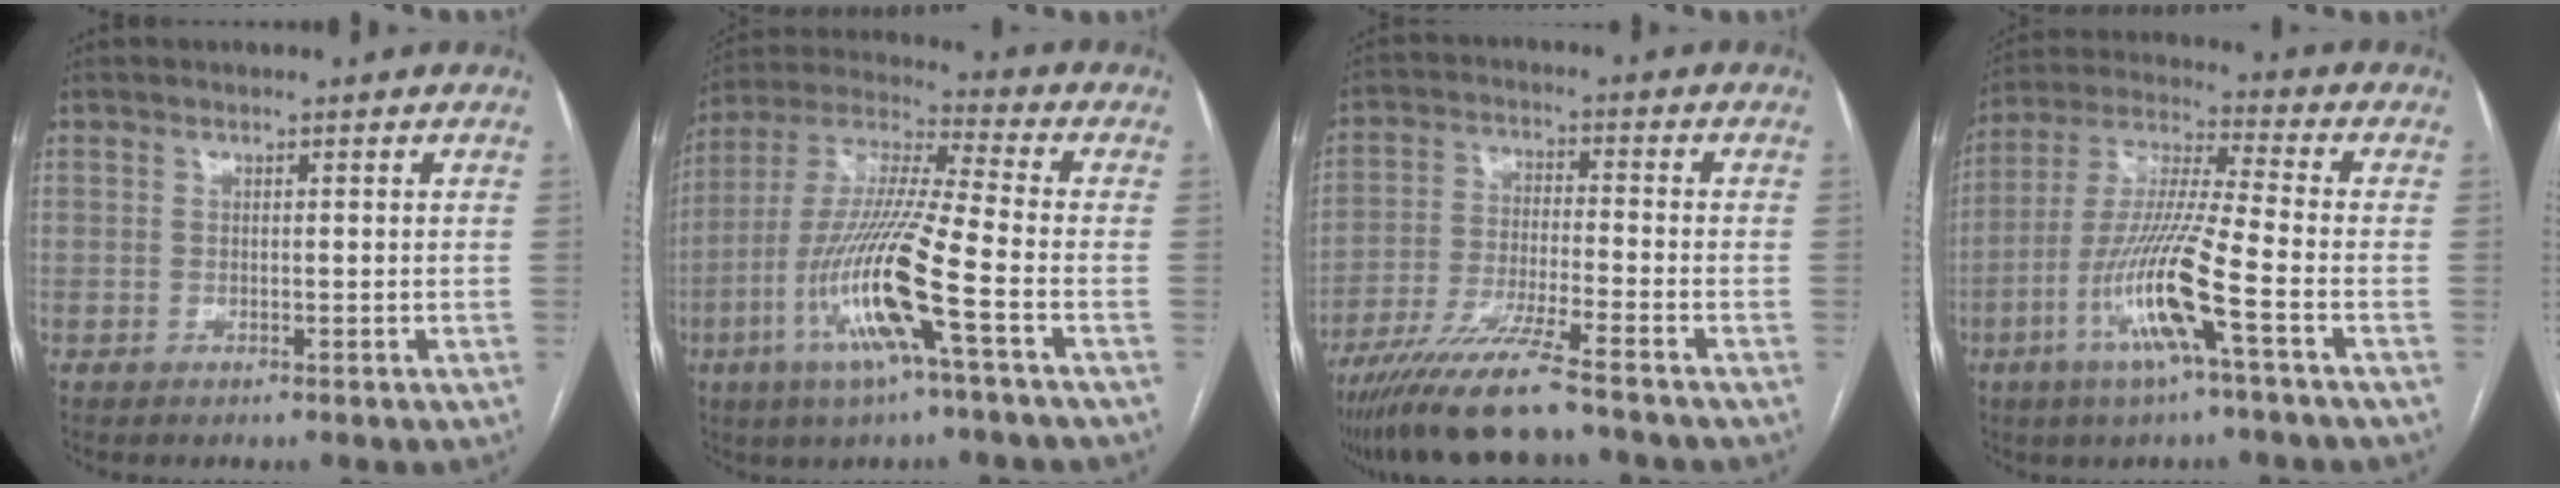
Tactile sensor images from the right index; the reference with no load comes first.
{"total": 16.0, "force": [-5.9, 0.1, 14.9], "torque": [-0.308, -0.011, -0.117]}
{"total": 12.6, "force": [-10.2, -0.2, 7.3], "torque": [-0.130, -0.034, -0.175]}
{"total": 13.8, "force": [-5.4, -0.2, 12.7], "torque": [-0.261, -0.007, -0.108]}